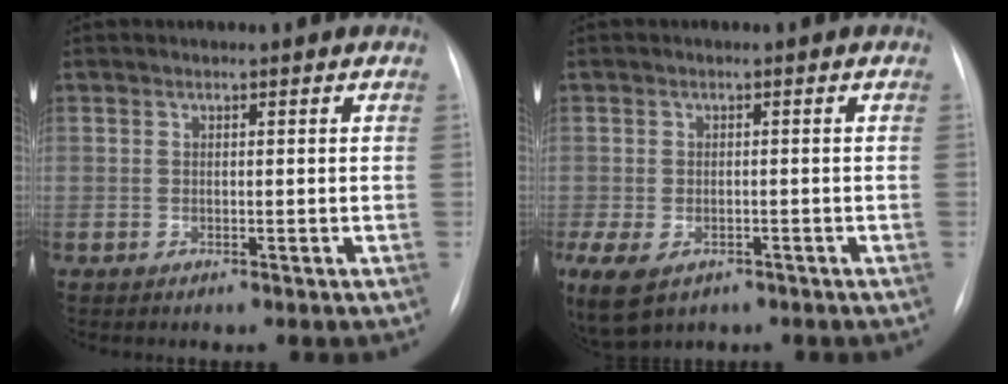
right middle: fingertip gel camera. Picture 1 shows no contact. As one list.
[{"total": 13.5, "force": [-6.9, 9.2, 7.0], "torque": [-0.199, -0.019, -0.094]}]